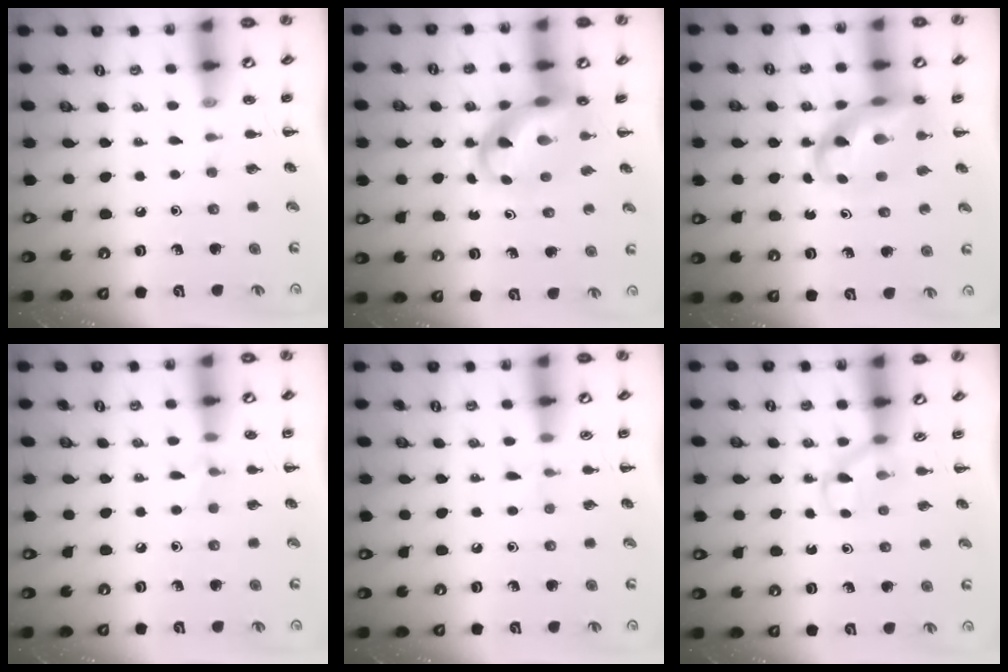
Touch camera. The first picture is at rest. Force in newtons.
{"total": 8.8, "press": 8.4, "slide": 2.4}
{"total": 11.6, "press": 11.2, "slide": 2.9}
{"total": 5.2, "press": 5.0, "slide": 1.6}
{"total": 4.5, "press": 4.2, "slide": 1.5}
{"total": 3.7, "press": 3.6, "slide": 1.0}